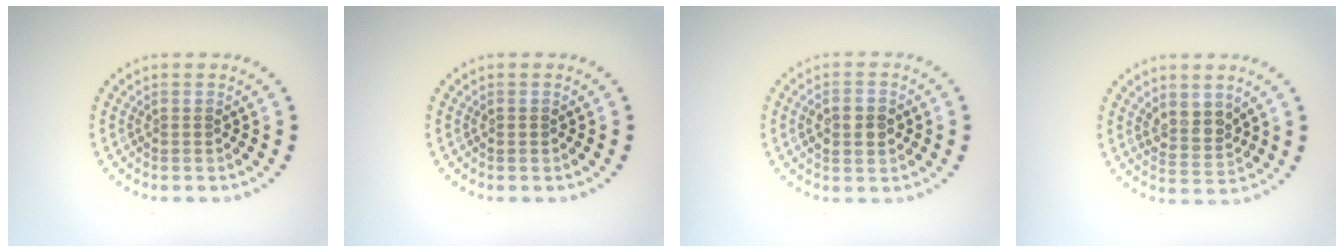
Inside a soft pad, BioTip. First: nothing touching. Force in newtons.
{"total": 0.5, "press": 0.4, "slide": 0.3}
{"total": 3.2, "press": 3.2, "slide": 0.5}
{"total": 2.4, "press": 2.1, "slide": 1.1}